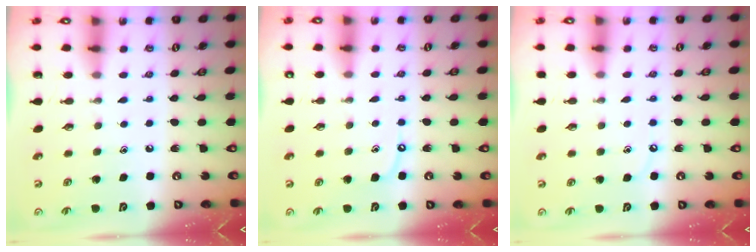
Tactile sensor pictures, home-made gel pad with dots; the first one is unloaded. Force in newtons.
{"total": 4.0, "press": 4.0, "slide": 0.3}
{"total": 3.7, "press": 3.7, "slide": 0.5}